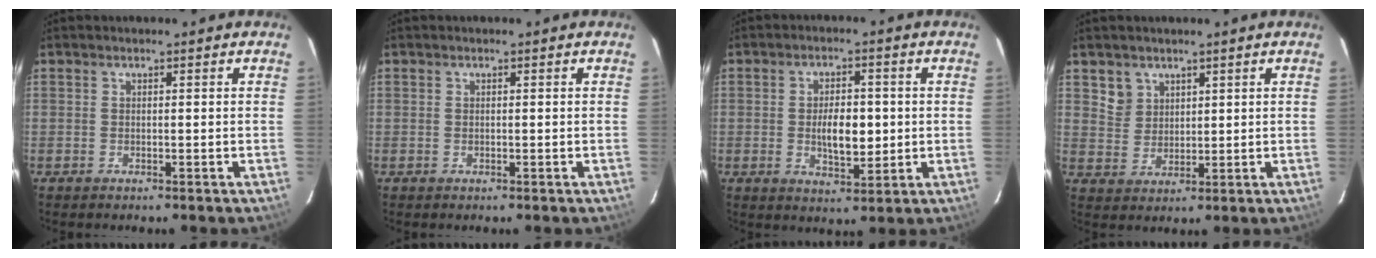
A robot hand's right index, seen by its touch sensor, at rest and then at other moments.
{"total": 0.0}
{"total": 7.3, "force": [-0.4, 3.4, 6.5], "torque": [-0.116, -0.002, 0.000]}
{"total": 4.5, "force": [2.8, 3.6, 0.5], "torque": [-0.001, 0.011, 0.060]}